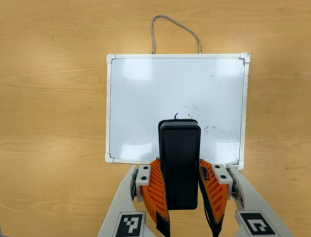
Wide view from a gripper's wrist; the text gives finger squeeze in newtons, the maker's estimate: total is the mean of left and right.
{"total": 9.2, "left": 7.7, "right": 10.8}